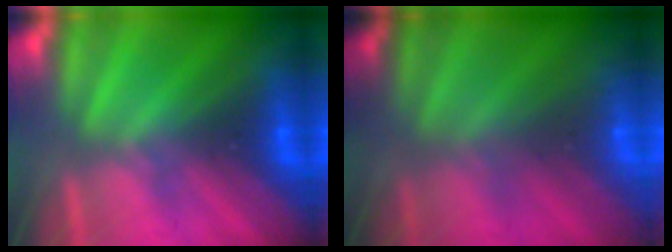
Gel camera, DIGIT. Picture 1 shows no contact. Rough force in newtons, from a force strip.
{"total": 9.0}